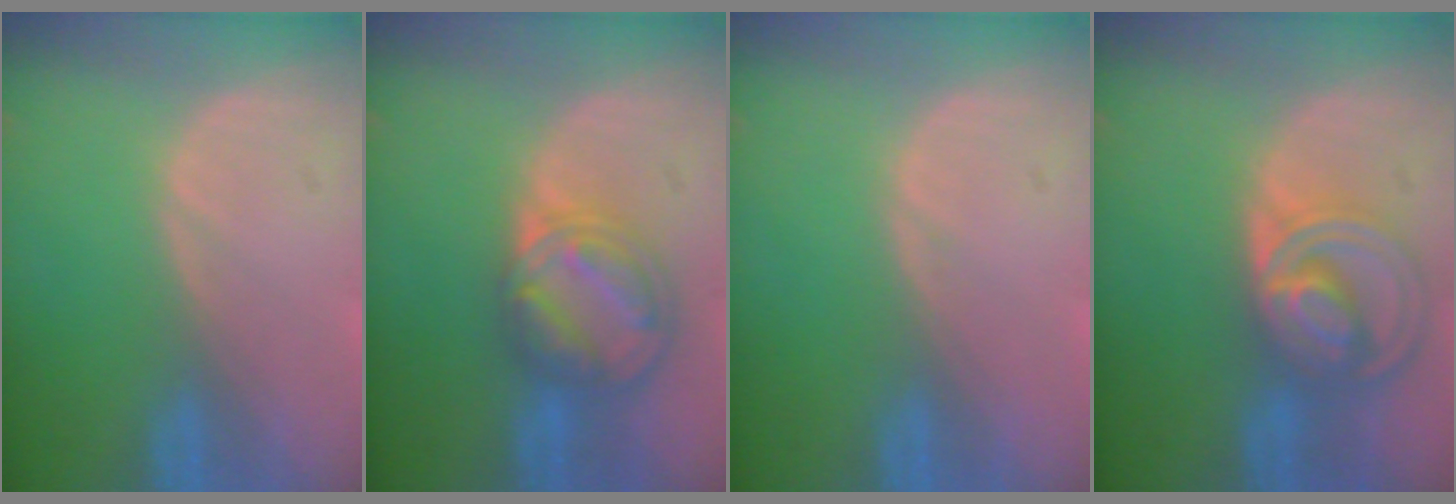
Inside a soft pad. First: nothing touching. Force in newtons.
{"total": 8.1, "press": 6.9, "slide": 4.1}
{"total": 0.5, "press": 0.1, "slide": 0.5}
{"total": 8.6, "press": 7.3, "slide": 4.4}